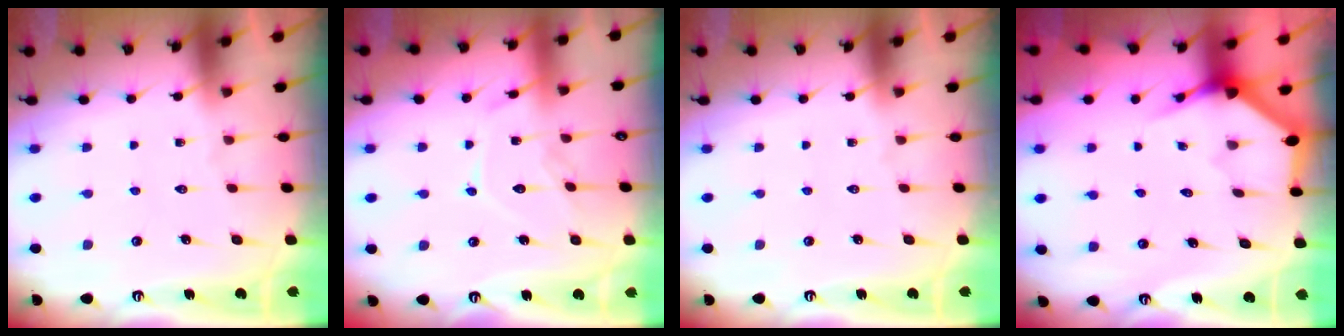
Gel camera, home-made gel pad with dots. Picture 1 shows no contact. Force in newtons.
{"total": 10.8, "press": 10.8, "slide": 0.2}
{"total": 0.0}
{"total": 3.6, "press": 3.6, "slide": 0.2}